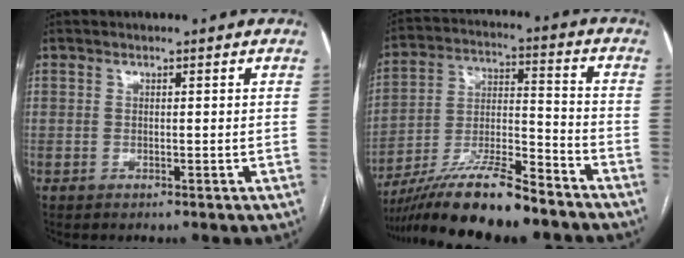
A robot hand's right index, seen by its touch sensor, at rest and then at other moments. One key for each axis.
{"total": 16.5, "fx": -13.4, "fy": 1.6, "fz": 9.5, "tx": -0.187, "ty": -0.013, "tz": -0.239}